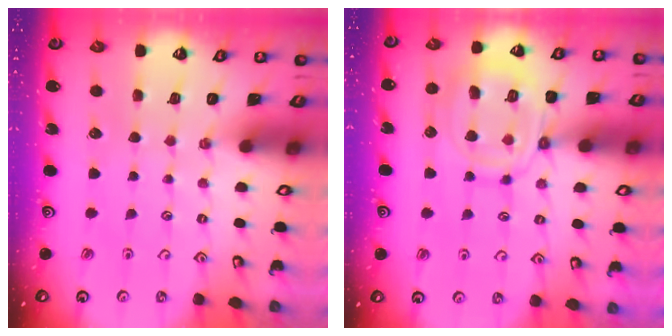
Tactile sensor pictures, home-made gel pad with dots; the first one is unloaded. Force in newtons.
{"total": 12.3, "press": 12.3, "slide": 1.1}